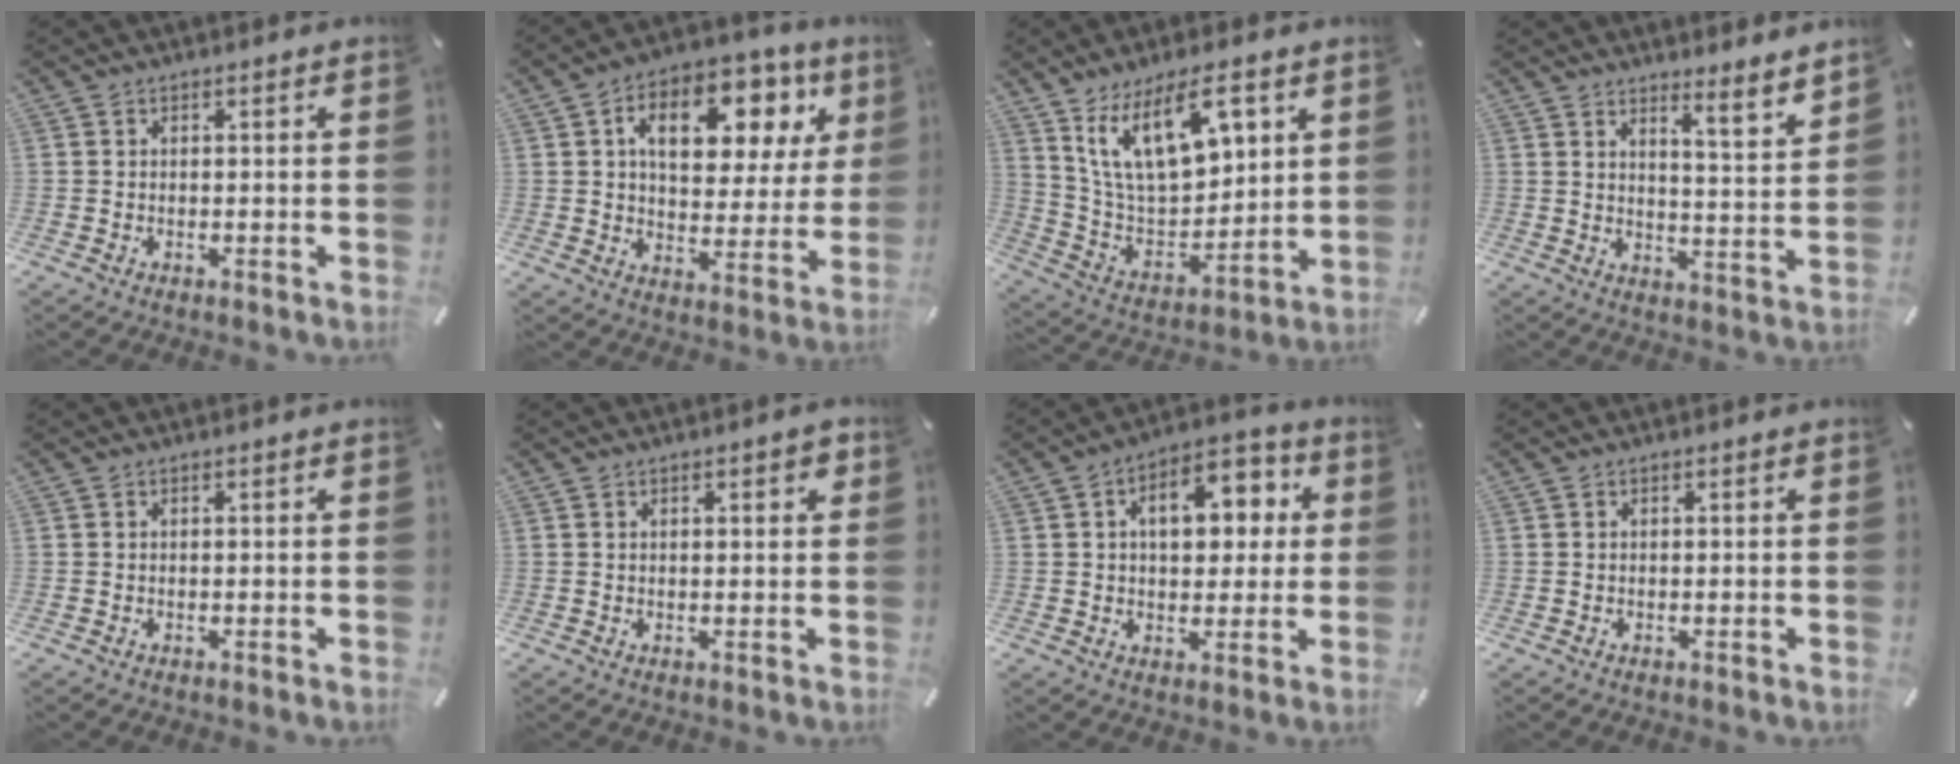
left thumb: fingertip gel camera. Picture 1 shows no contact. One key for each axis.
{"total": 16.4, "fx": 6.7, "fy": 10.2, "fz": 11.0, "tx": -0.150, "ty": -0.025, "tz": 0.108}
{"total": 17.7, "fx": 9.8, "fy": 9.2, "fz": 11.5, "tx": -0.220, "ty": -0.043, "tz": 0.169}
{"total": 5.8, "fx": 5.4, "fy": -0.4, "fz": 2.1, "tx": -0.026, "ty": -0.057, "tz": 0.088}
{"total": 0.0}
{"total": 2.0, "fx": 0.9, "fy": 0.6, "fz": 1.6, "tx": -0.025, "ty": 0.000, "tz": 0.013}
{"total": 11.3, "fx": 2.6, "fy": 7.7, "fz": 7.9, "tx": -0.099, "ty": -0.002, "tz": 0.038}
{"total": 0.0}